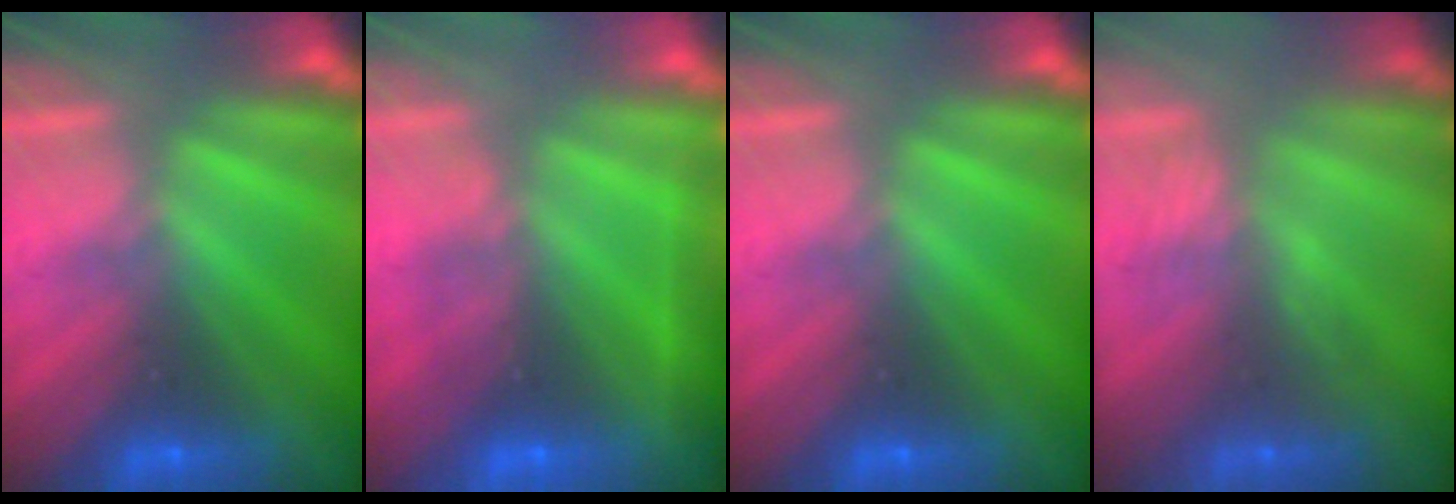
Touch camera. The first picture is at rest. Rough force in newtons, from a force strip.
{"total": 2.2}
{"total": 0.0}
{"total": 3.7}